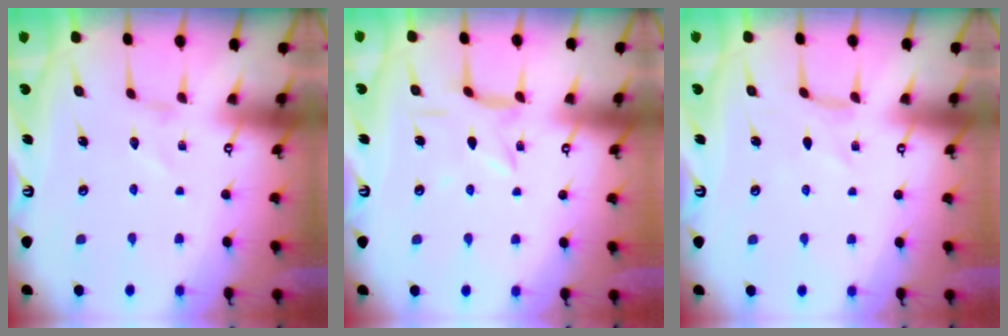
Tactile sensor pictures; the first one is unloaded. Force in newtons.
{"total": 2.4, "press": 2.4, "slide": 0.4}
{"total": 0.0}